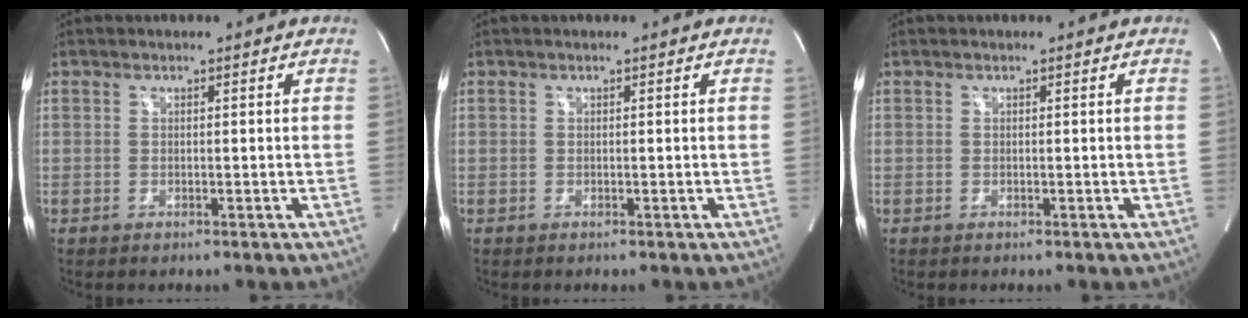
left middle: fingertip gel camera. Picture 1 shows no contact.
{"total": 0.0}
{"total": 0.0}